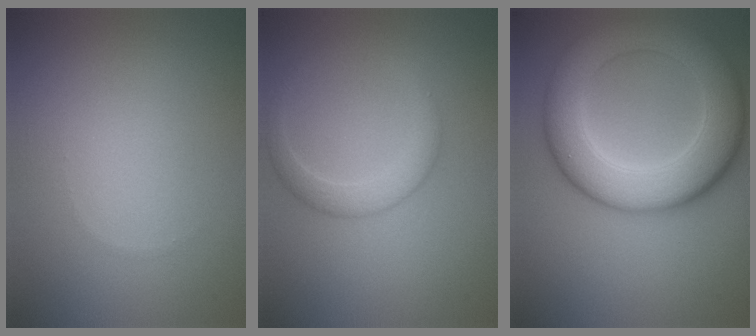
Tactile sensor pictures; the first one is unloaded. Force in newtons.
{"total": 2.3, "press": 2.3, "slide": 0.1}
{"total": 9.1, "press": 9.1, "slide": 0.3}